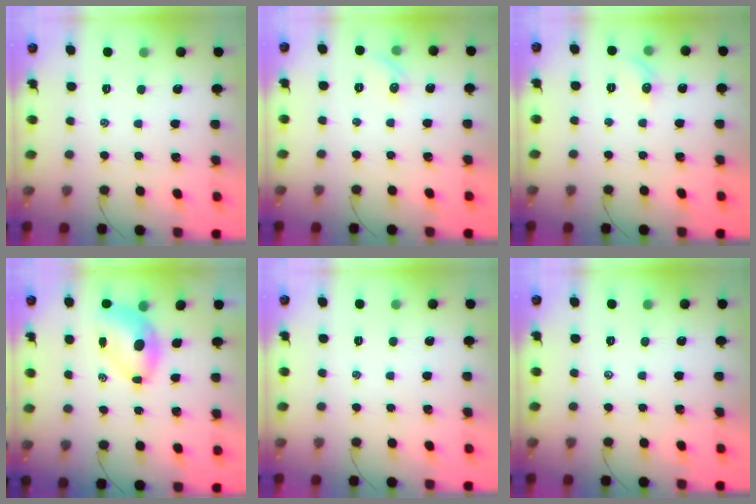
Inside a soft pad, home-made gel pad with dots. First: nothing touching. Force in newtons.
{"total": 5.2, "press": 5.0, "slide": 1.4}
{"total": 5.3, "press": 5.1, "slide": 1.4}
{"total": 6.7, "press": 6.6, "slide": 1.3}
{"total": 0.0}
{"total": 0.0}